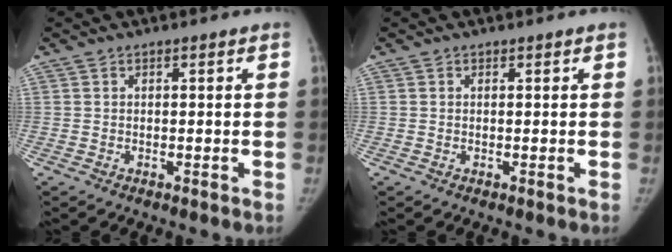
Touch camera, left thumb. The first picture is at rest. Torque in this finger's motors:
{"motor_torque": [0.15, 0.04, 0.33, -0.01, 0.09]}